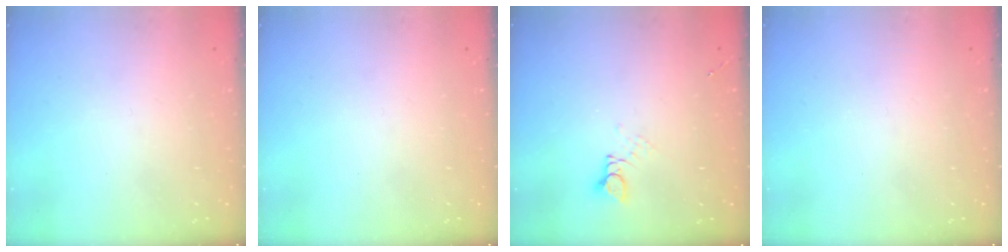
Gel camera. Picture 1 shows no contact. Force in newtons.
{"total": 0.0}
{"total": 2.9, "press": 2.9, "slide": 0.2}
{"total": 0.0}